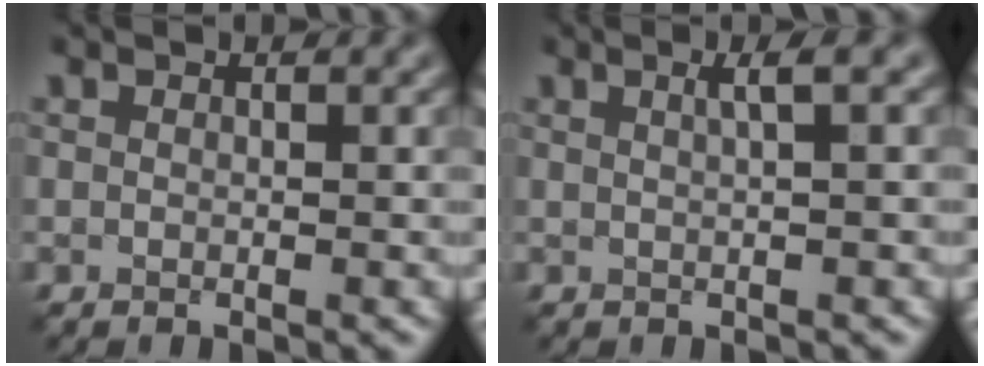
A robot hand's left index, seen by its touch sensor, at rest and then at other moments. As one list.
[{"total": 2.2, "force": [0.8, 0.5, 2.0], "torque": [-0.026, 0.010, 0.008]}]